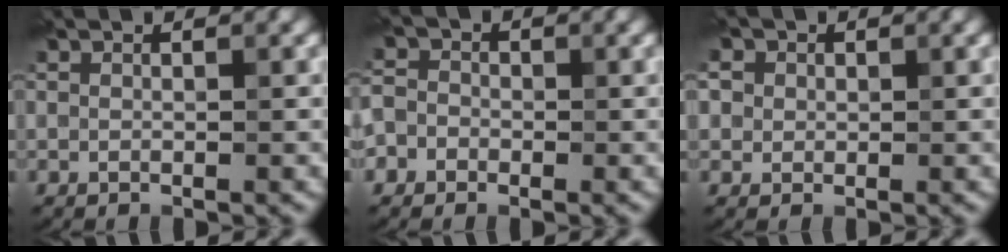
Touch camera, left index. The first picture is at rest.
{"total": 3.0, "force": [-1.2, 2.7, 0.7], "torque": [0.008, 0.015, -0.043]}
{"total": 7.4, "force": [3.2, 5.8, 3.4], "torque": [-0.057, 0.033, 0.014]}